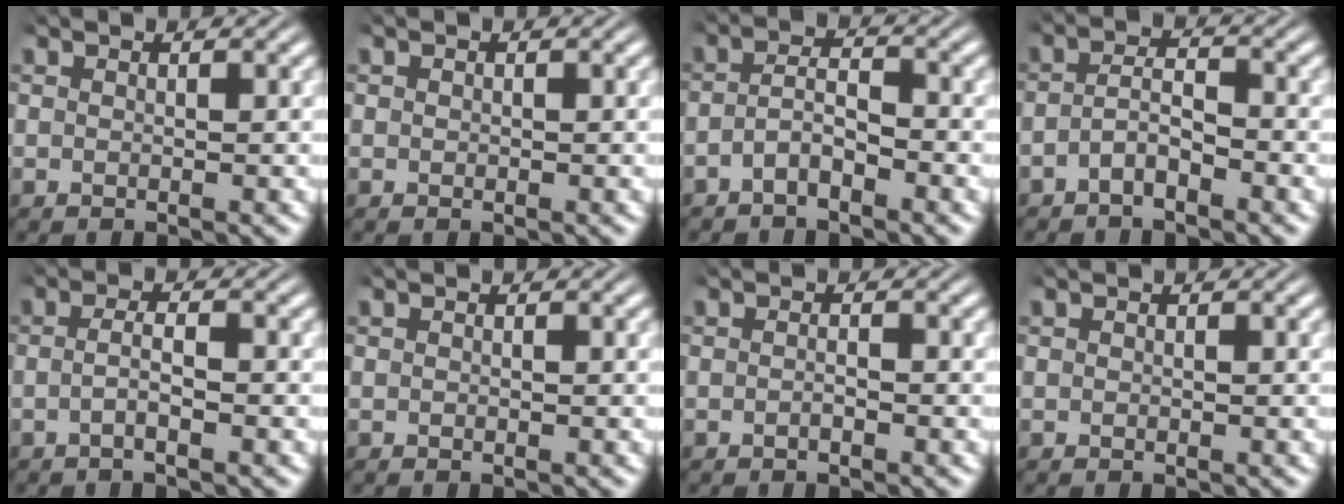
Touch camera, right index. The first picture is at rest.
{"total": 0.0}
{"total": 3.2, "force": [-2.2, 1.5, 1.8], "torque": [-0.034, -0.010, -0.038]}
{"total": 3.1, "force": [-2.2, 1.4, 1.6], "torque": [-0.031, -0.010, -0.038]}
{"total": 2.3, "force": [-1.2, 0.3, 2.0], "torque": [-0.037, -0.005, -0.023]}
{"total": 0.0}
{"total": 1.0, "force": [-0.8, 0.3, 0.5], "torque": [-0.010, 0.000, -0.016]}
{"total": 0.0}